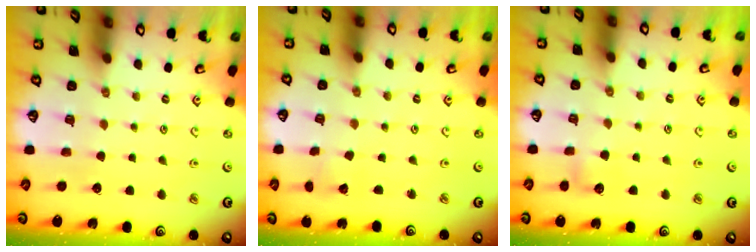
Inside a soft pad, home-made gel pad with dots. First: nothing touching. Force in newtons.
{"total": 1.4, "press": 1.4, "slide": 0.1}
{"total": 3.9, "press": 3.9, "slide": 0.4}